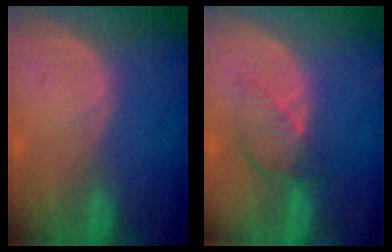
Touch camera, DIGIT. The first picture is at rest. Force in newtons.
{"total": 4.5, "press": 4.1, "slide": 2.0}